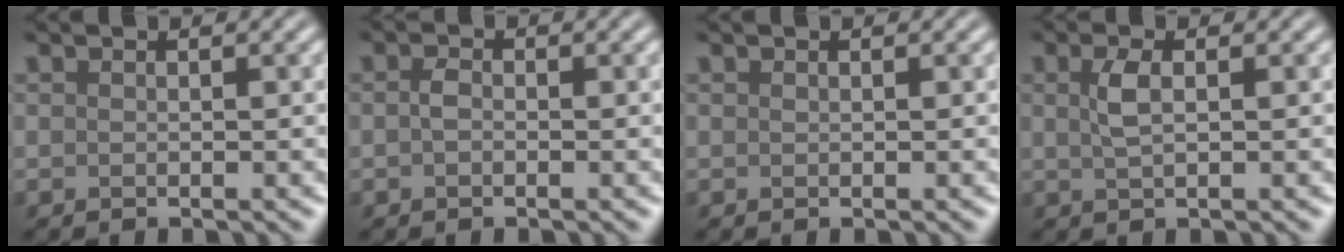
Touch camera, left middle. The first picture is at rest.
{"total": 1.1, "force": [-0.2, 0.8, 0.8], "torque": [-0.018, 0.002, -0.006]}
{"total": 0.0}
{"total": 2.0, "force": [0.6, 0.8, 1.8], "torque": [-0.041, 0.004, 0.010]}